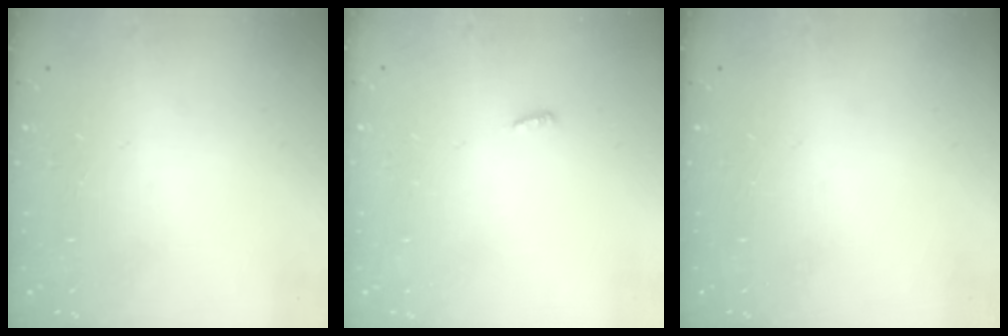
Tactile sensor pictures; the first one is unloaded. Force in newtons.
{"total": 3.0, "press": 2.9, "slide": 0.8}
{"total": 0.0}